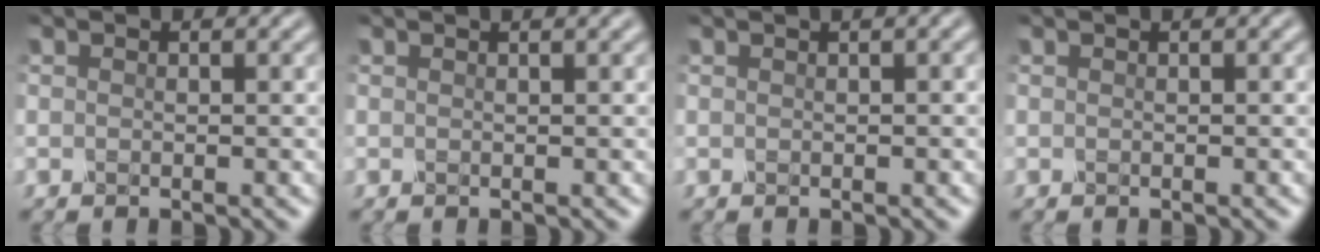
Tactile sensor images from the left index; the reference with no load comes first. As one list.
[{"total": 1.2, "force": [0.8, 0.3, 0.9], "torque": [-0.013, 0.001, 0.004]}, {"total": 1.2, "force": [0.7, 0.1, 0.9], "torque": [-0.020, 0.005, 0.010]}, {"total": 0.0}]